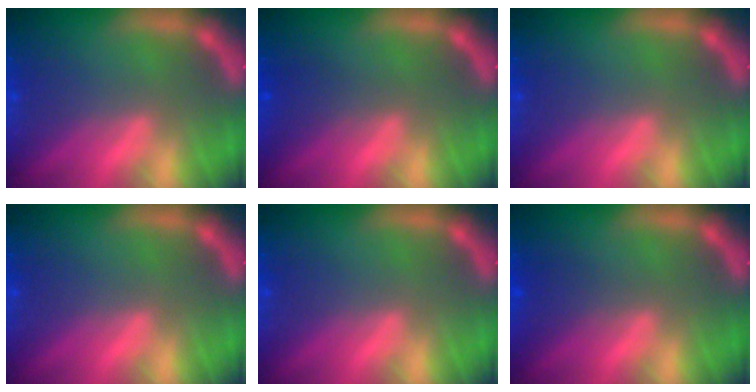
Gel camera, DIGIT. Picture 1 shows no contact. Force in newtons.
{"total": 1.5}
{"total": 0.0}
{"total": 0.0}
{"total": 0.0}
{"total": 1.5}